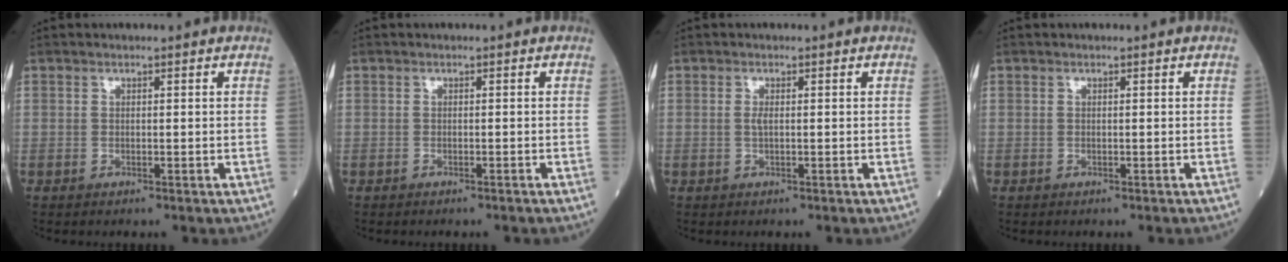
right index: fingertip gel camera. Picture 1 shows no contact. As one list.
[{"total": 0.5, "force": [-0.5, -0.1, 0.2], "torque": [-0.001, 0.000, -0.009]}, {"total": 1.0, "force": [0.1, 0.3, 0.9], "torque": [-0.022, -0.002, 0.000]}, {"total": 0.0}]